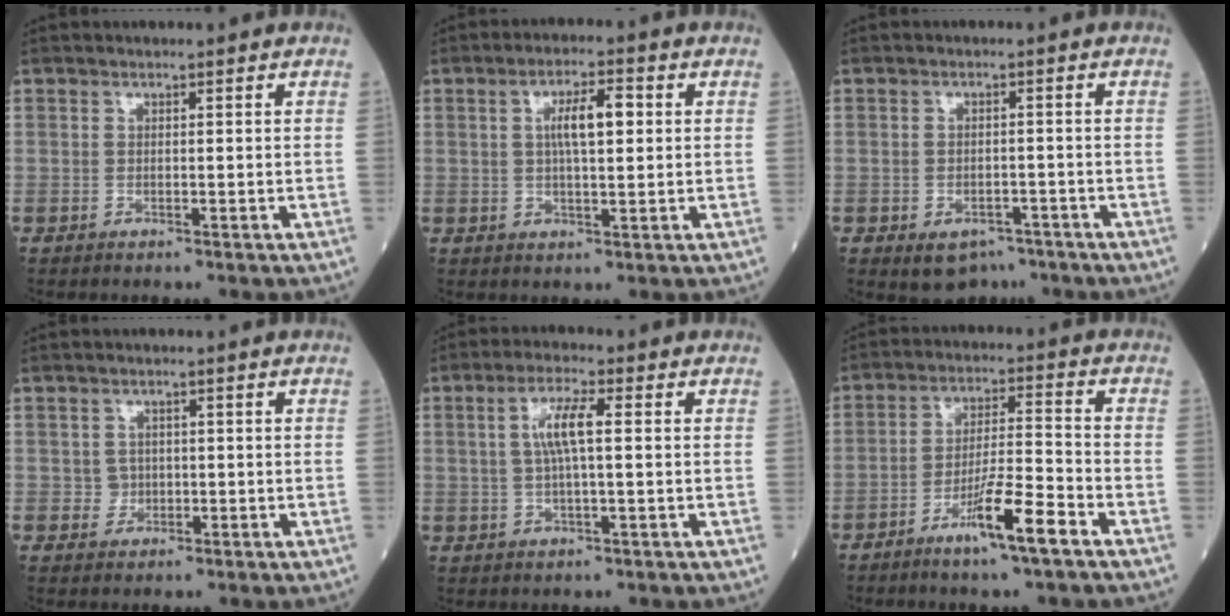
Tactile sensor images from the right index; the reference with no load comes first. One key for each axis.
{"total": 5.8, "fx": 1.2, "fy": 1.4, "fz": 5.5, "tx": -0.102, "ty": 0.011, "tz": 0.022}
{"total": 4.4, "fx": -2.8, "fy": 2.9, "fz": 1.9, "tx": -0.021, "ty": 0.003, "tz": -0.031}
{"total": 1.7, "fx": -0.2, "fy": 1.7, "fz": 0.3, "tx": -0.002, "ty": 0.005, "tz": -0.003}
{"total": 5.6, "fx": 0.9, "fy": 0.7, "fz": 5.4, "tx": -0.112, "ty": 0.007, "tz": 0.018}
{"total": 8.7, "fx": -5.1, "fy": 0.0, "fz": 7.0, "tx": -0.124, "ty": -0.005, "tz": -0.091}